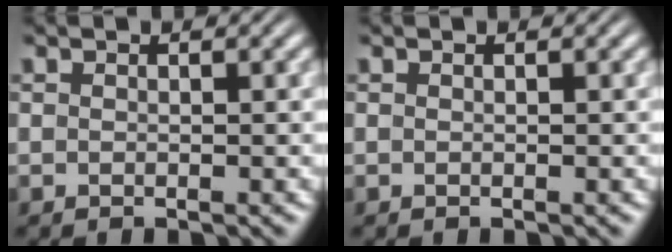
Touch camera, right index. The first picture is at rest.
{"total": 0.0}